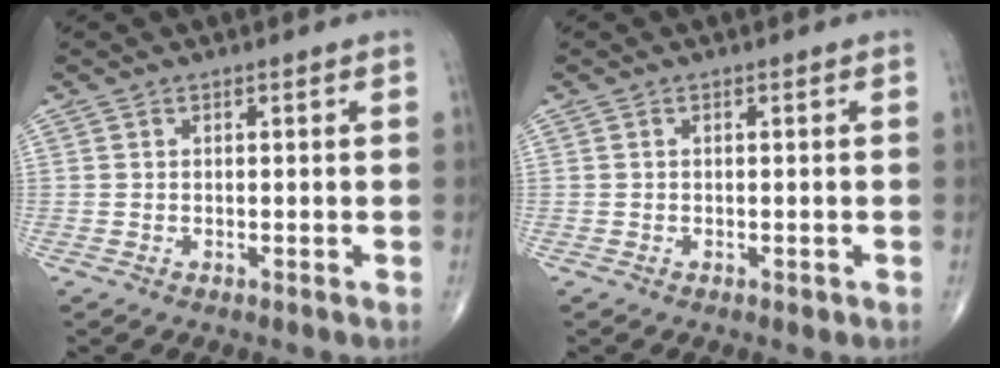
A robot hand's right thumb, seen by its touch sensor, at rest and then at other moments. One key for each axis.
{"total": 0.6, "fx": -0.2, "fy": 0.3, "fz": 0.4, "tx": -0.005, "ty": -0.001, "tz": -0.003}